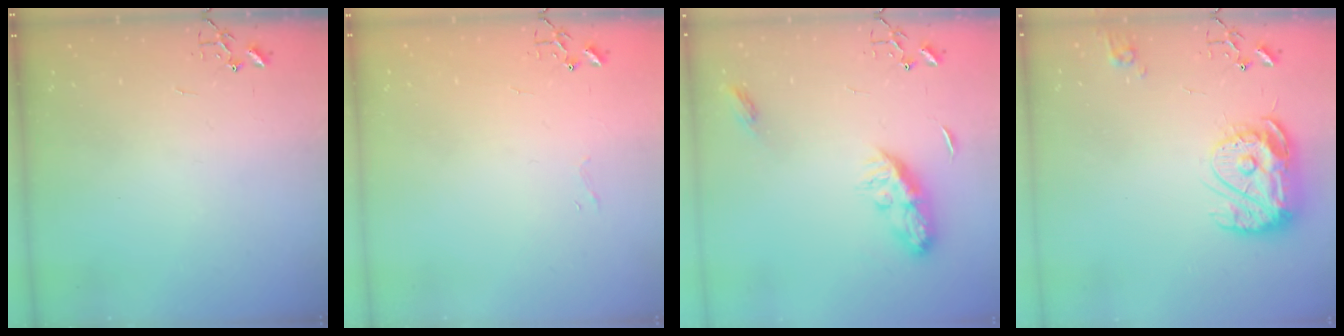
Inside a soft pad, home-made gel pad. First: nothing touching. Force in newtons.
{"total": 3.4, "press": 3.4, "slide": 0.3}
{"total": 9.7, "press": 9.7, "slide": 0.1}
{"total": 15.4, "press": 15.3, "slide": 1.3}